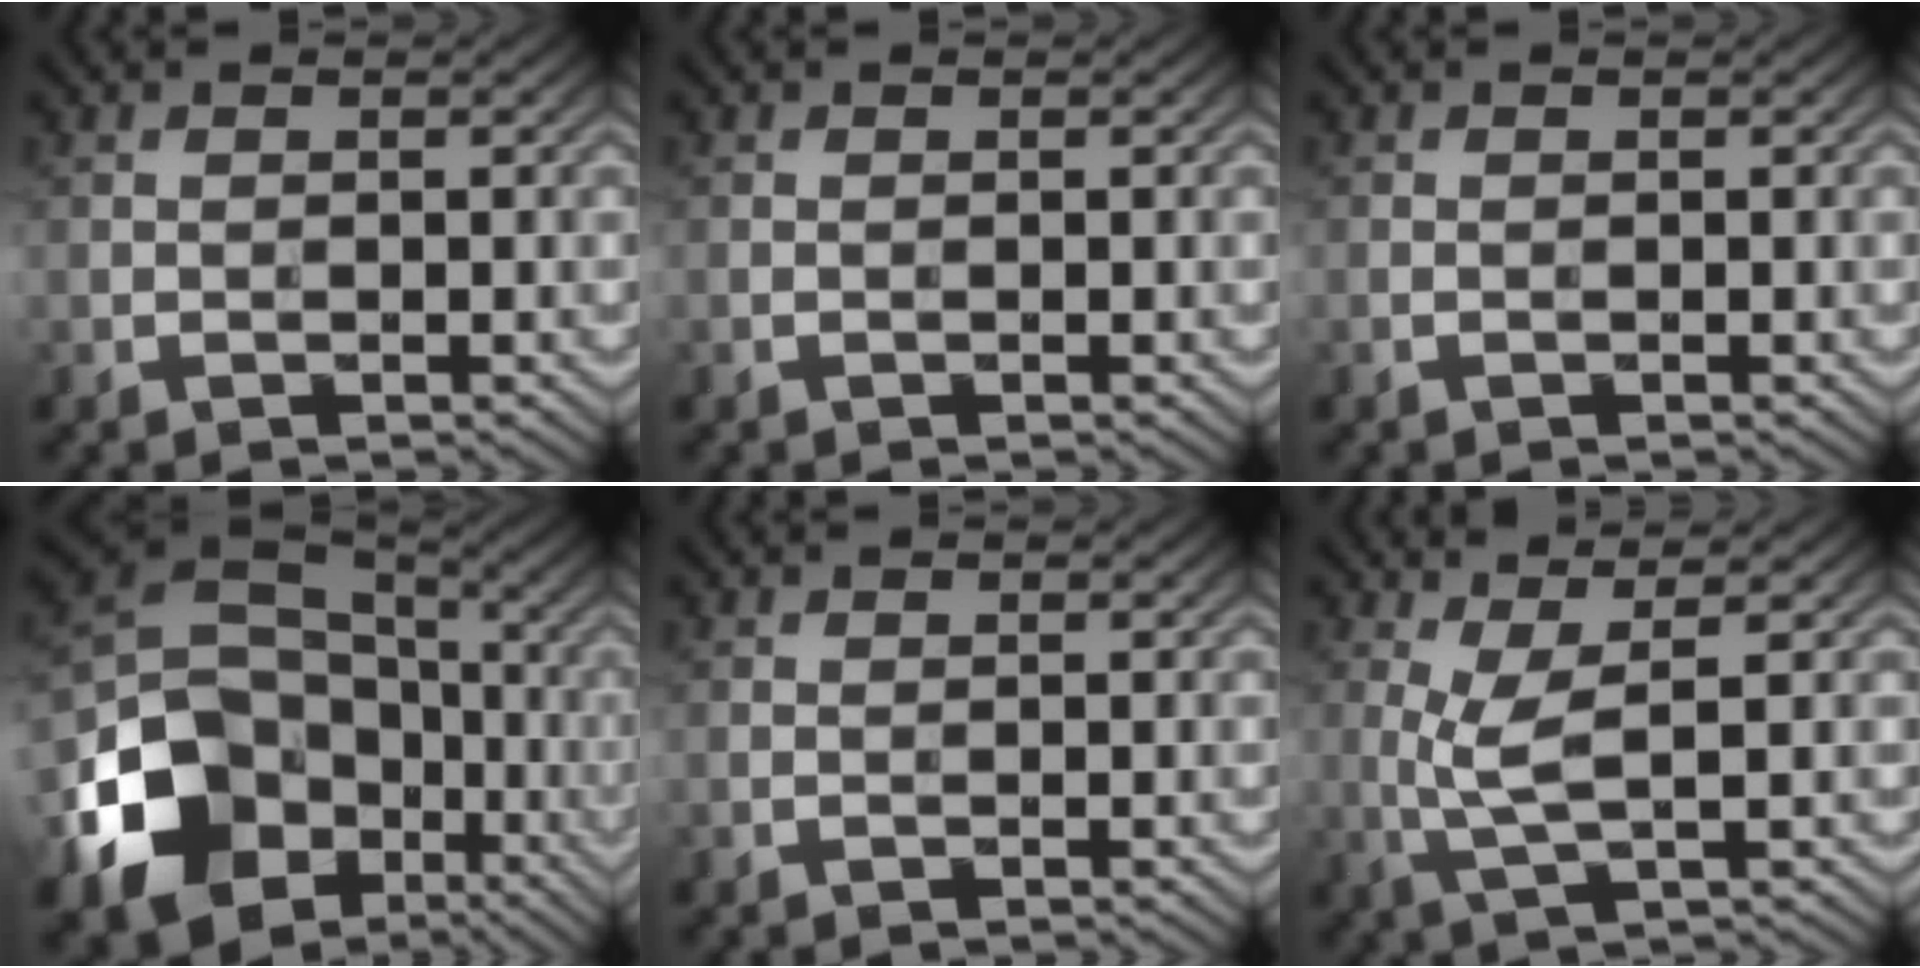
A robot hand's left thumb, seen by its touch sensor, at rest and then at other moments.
{"total": 0.0}
{"total": 0.0}
{"total": 18.1, "force": [-6.3, 14.0, 9.4], "torque": [-0.230, -0.038, -0.112]}
{"total": 0.0}
{"total": 3.9, "force": [1.3, 0.2, 3.6], "torque": [-0.090, 0.002, 0.027]}